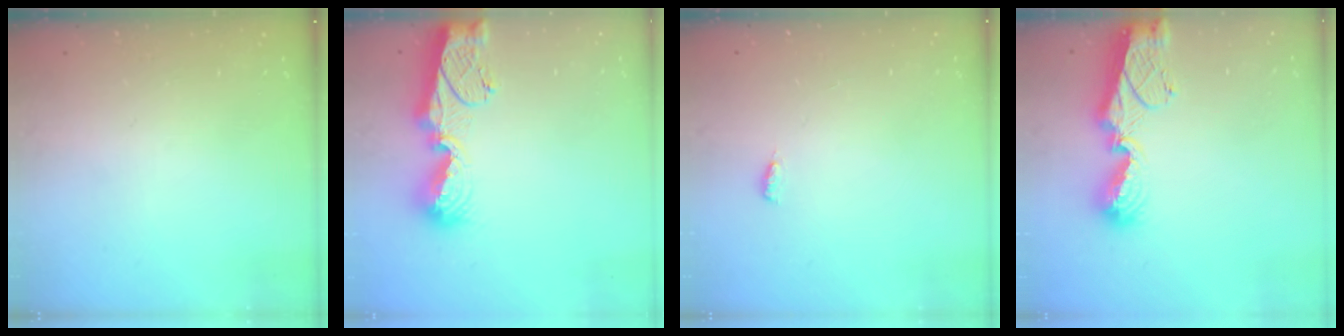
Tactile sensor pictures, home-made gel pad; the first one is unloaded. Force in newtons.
{"total": 11.5, "press": 11.4, "slide": 1.4}
{"total": 3.7, "press": 3.3, "slide": 1.7}
{"total": 11.7, "press": 11.6, "slide": 1.1}